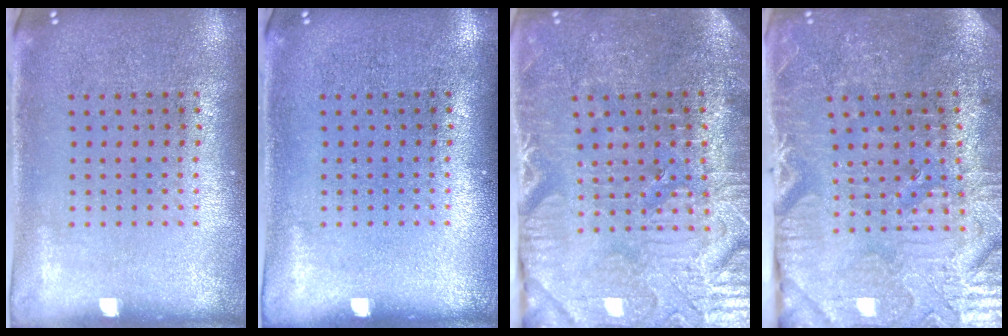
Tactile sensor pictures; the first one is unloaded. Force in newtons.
{"total": 0.0}
{"total": 4.0, "press": 3.9, "slide": 0.8}
{"total": 3.8, "press": 3.8, "slide": 0.5}